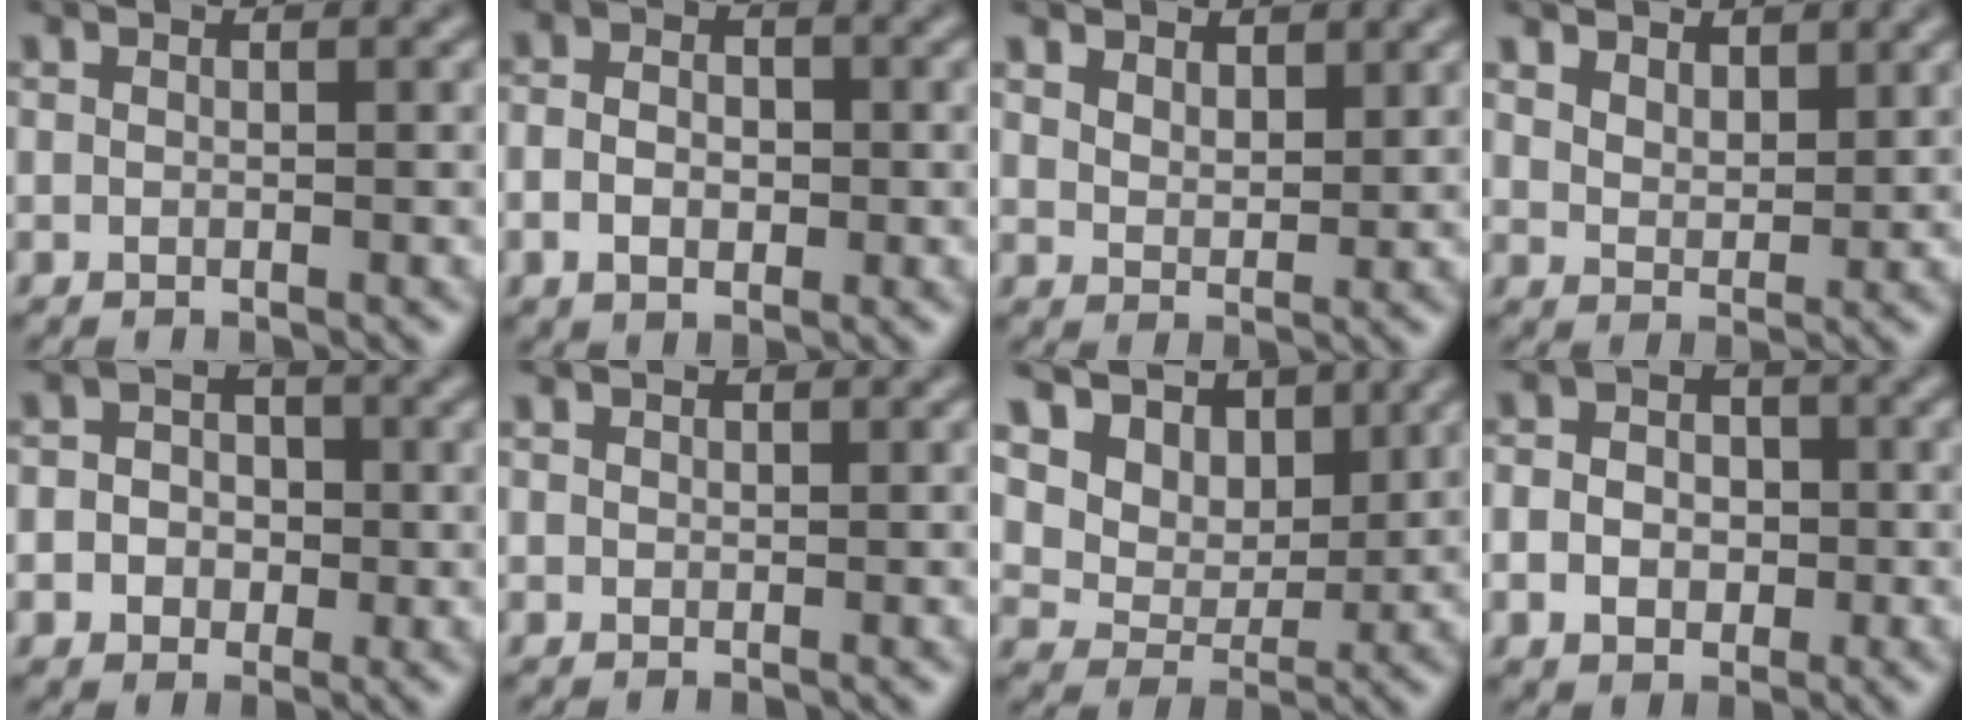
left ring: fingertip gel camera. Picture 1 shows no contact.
{"total": 2.9, "force": [-0.4, 2.1, 2.0], "torque": [-0.038, -0.001, -0.012]}
{"total": 2.6, "force": [2.0, 1.3, 0.9], "torque": [-0.025, -0.003, 0.035]}
{"total": 3.1, "force": [2.5, 1.6, 1.1], "torque": [-0.030, -0.006, 0.045]}
{"total": 3.8, "force": [0.0, 3.5, 1.7], "torque": [-0.004, 0.009, -0.025]}
{"total": 0.7, "force": [0.6, 0.4, 0.0], "torque": [0.001, 0.001, 0.010]}
{"total": 9.6, "force": [5.5, 6.4, 4.5], "torque": [-0.102, -0.006, 0.106]}
{"total": 4.1, "force": [-0.4, 3.5, 2.2], "torque": [-0.029, 0.002, -0.017]}